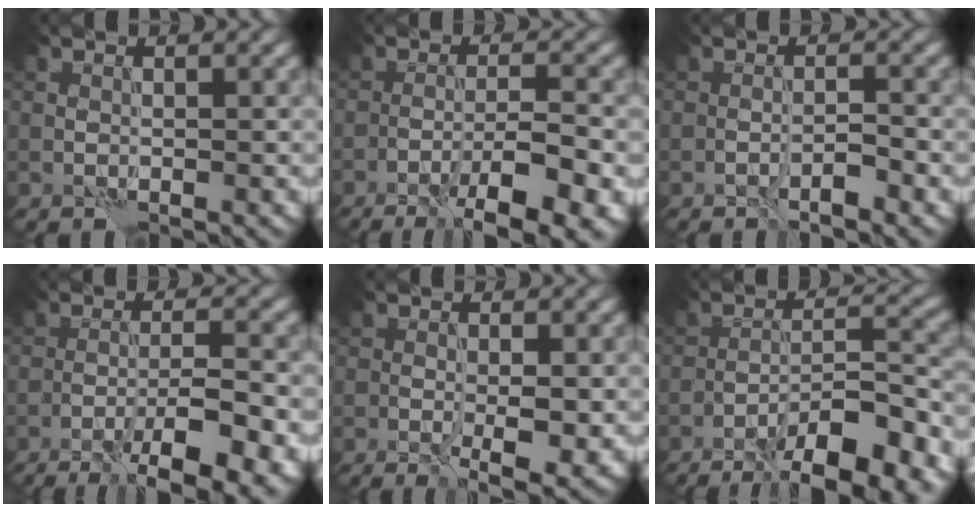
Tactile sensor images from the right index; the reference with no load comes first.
{"total": 7.5, "force": [-4.1, 1.7, 6.1], "torque": [-0.091, -0.004, -0.060]}
{"total": 1.8, "force": [-1.2, 0.3, 1.2], "torque": [-0.018, 0.006, -0.023]}
{"total": 8.4, "force": [-4.5, 2.0, 6.8], "torque": [-0.101, -0.006, -0.066]}
{"total": 4.1, "force": [-0.7, 1.1, 3.9], "torque": [-0.065, -0.014, -0.005]}
{"total": 9.5, "force": [-6.4, 2.0, 6.8], "torque": [-0.098, 0.013, -0.102]}